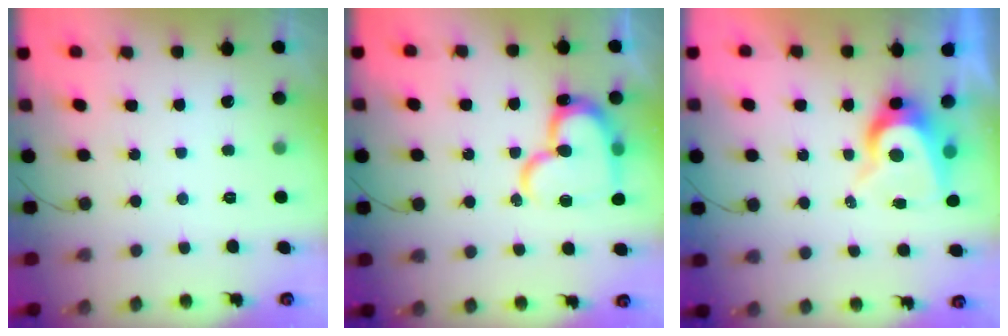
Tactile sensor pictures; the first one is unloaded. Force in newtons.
{"total": 19.1, "press": 19.0, "slide": 1.9}
{"total": 8.5, "press": 8.5, "slide": 0.9}